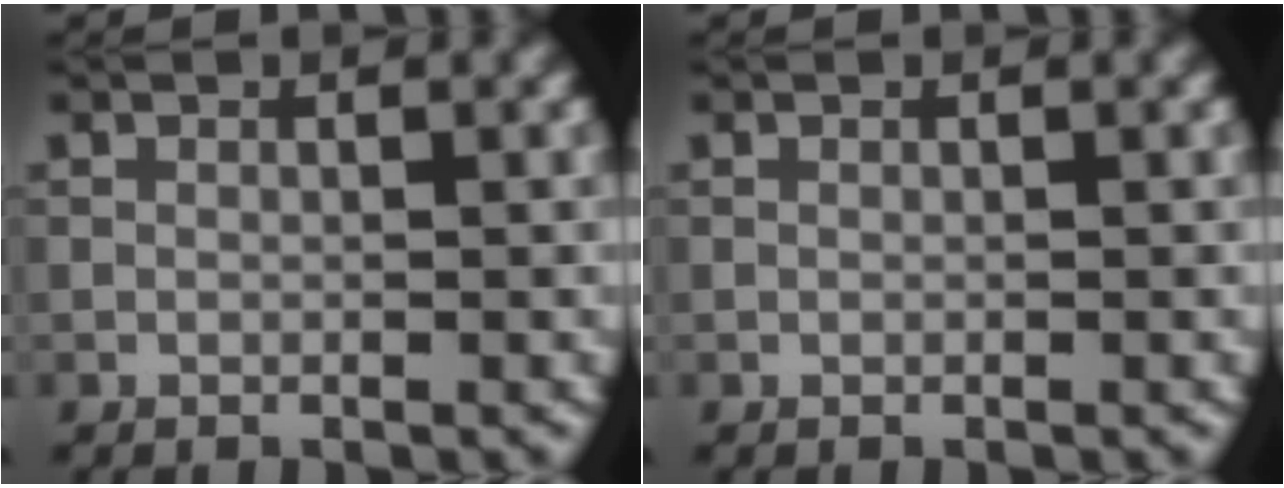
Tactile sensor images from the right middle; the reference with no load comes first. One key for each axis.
{"total": 0.0}